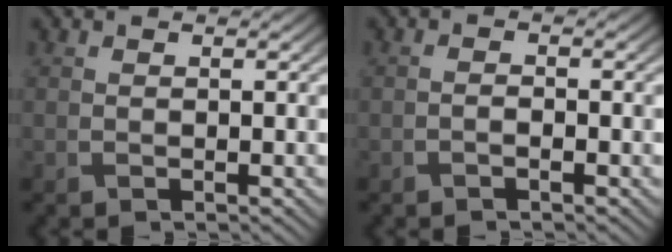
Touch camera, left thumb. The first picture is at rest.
{"total": 0.9, "force": [-0.6, 0.3, 0.6], "torque": [-0.012, 0.001, -0.010]}